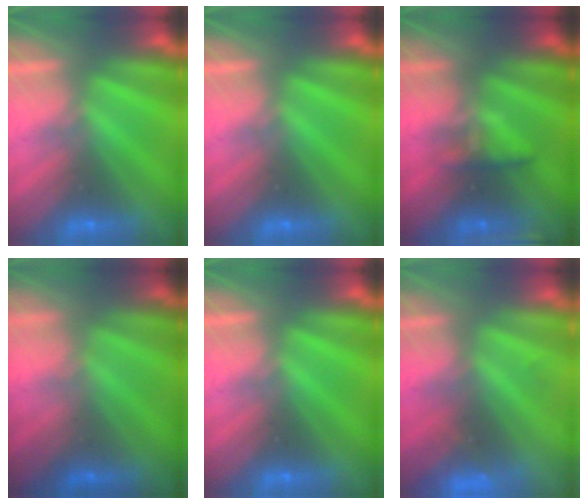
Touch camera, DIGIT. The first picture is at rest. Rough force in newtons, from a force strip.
{"total": 0.0}
{"total": 6.0}
{"total": 1.1}
{"total": 0.0}
{"total": 4.9}